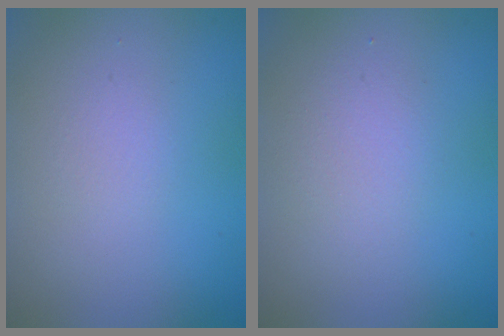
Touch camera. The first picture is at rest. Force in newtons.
{"total": 1.6, "press": 1.6, "slide": 0.1}